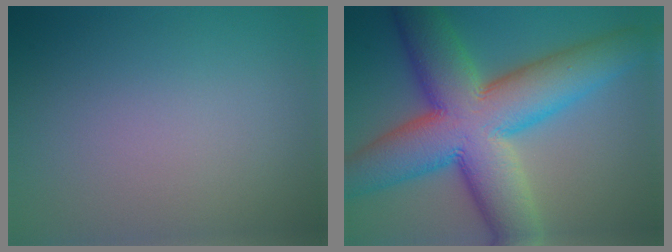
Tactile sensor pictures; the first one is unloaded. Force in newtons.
{"total": 14.0, "press": 14.0, "slide": 0.5}